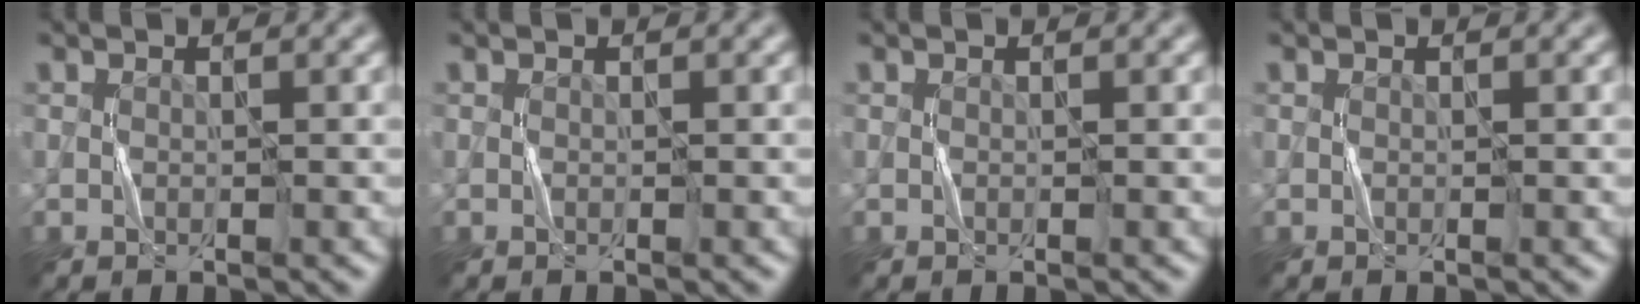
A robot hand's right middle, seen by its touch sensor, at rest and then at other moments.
{"total": 0.0}
{"total": 0.0}
{"total": 0.0}